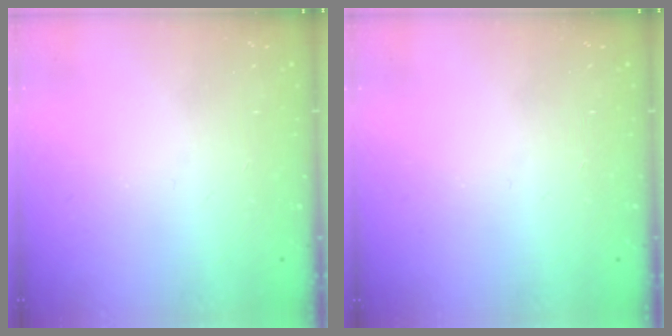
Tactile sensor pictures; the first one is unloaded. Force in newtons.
{"total": 0.0}